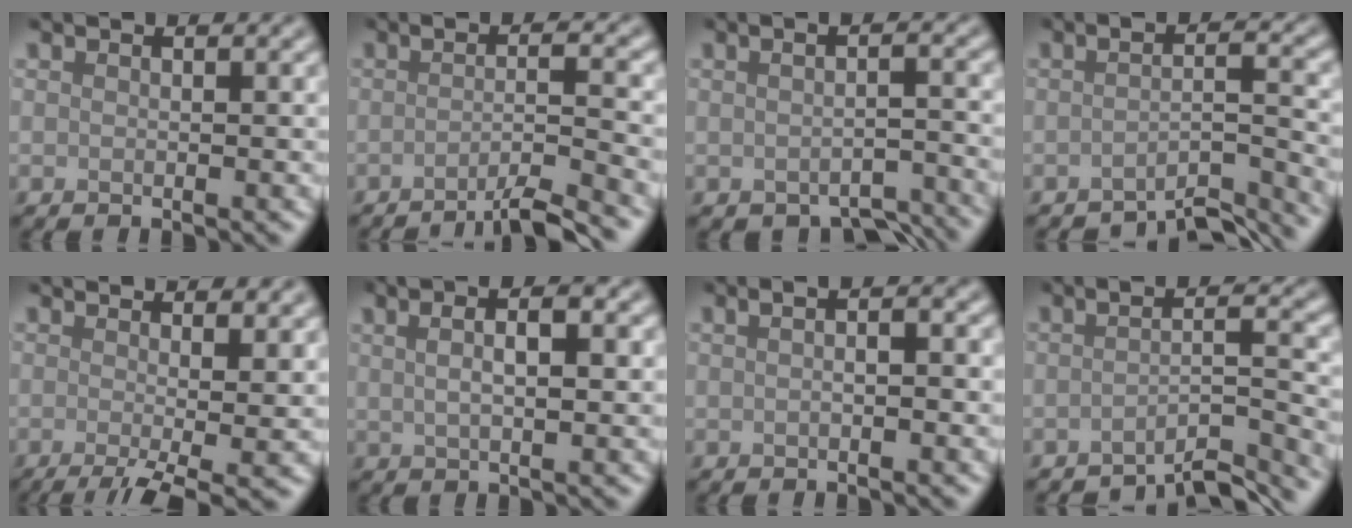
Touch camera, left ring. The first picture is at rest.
{"total": 5.1, "force": [-3.0, 0.6, 4.1], "torque": [-0.049, 0.006, -0.062]}
{"total": 3.7, "force": [-2.5, 1.2, 2.4], "torque": [-0.039, -0.002, -0.029]}
{"total": 5.1, "force": [-4.3, 0.8, 2.7], "torque": [-0.034, 0.007, -0.067]}
{"total": 7.9, "force": [-0.6, 2.6, 7.4], "torque": [-0.073, 0.008, -0.017]}
{"total": 5.3, "force": [2.0, 2.0, 4.5], "torque": [-0.070, 0.010, 0.017]}
{"total": 3.4, "force": [0.9, 1.3, 3.0], "torque": [-0.028, 0.009, -0.004]}
{"total": 5.3, "force": [-4.0, 0.8, 3.3], "torque": [-0.040, 0.010, -0.066]}